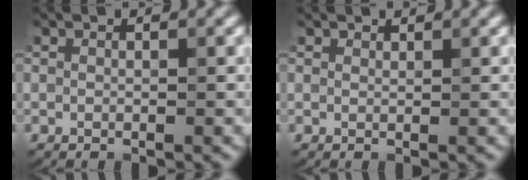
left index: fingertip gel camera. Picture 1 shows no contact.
{"total": 0.8, "force": [0.8, 0.2, 0.0], "torque": [0.000, -0.001, 0.013]}